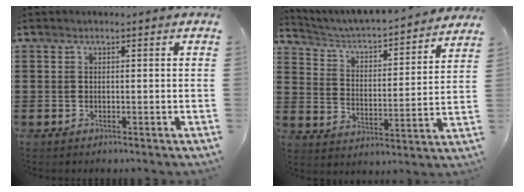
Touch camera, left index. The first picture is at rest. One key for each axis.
{"total": 3.5, "fx": 3.3, "fy": 0.3, "fz": 1.1, "tx": -0.040, "ty": -0.033, "tz": 0.045}